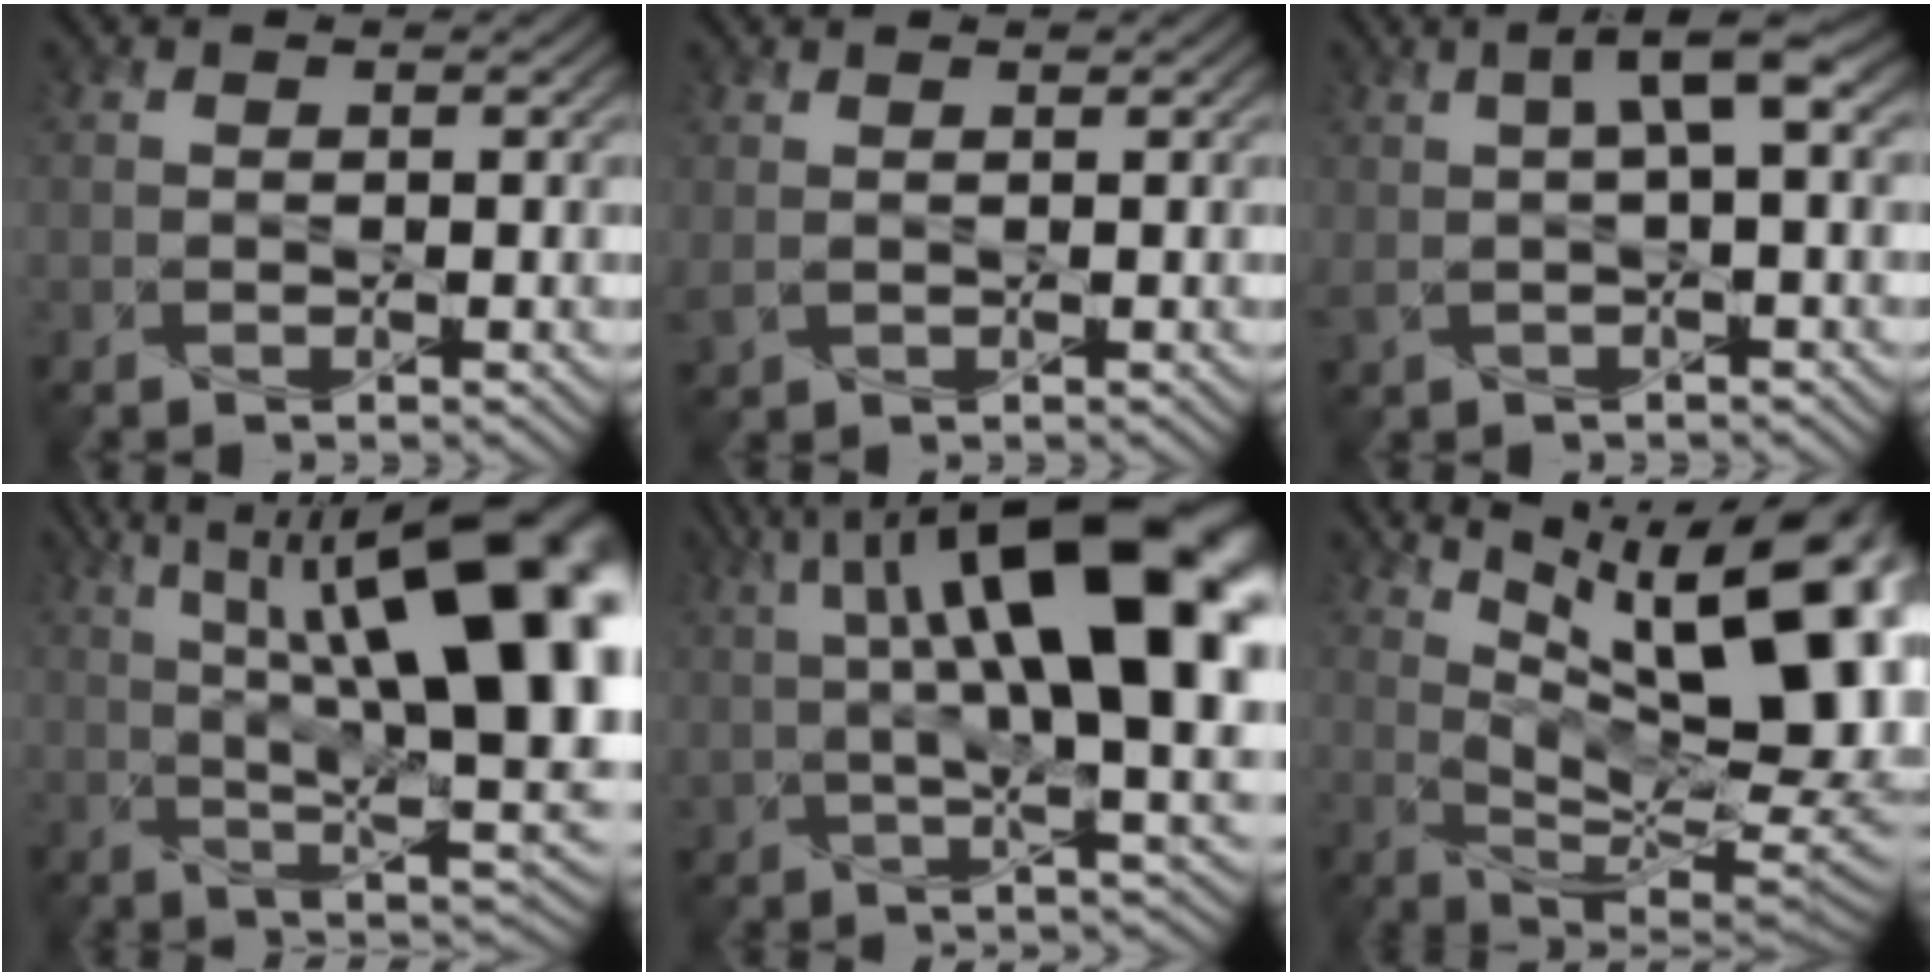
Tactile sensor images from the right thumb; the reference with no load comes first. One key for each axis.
{"total": 1.2, "fx": 0.8, "fy": 0.4, "fz": 0.7, "tx": -0.026, "ty": -0.002, "tz": 0.022}
{"total": 5.3, "fx": 1.3, "fy": 1.3, "fz": 5.0, "tx": -0.092, "ty": 0.013, "tz": 0.017}
{"total": 21.5, "fx": 5.9, "fy": 8.1, "fz": 19.1, "tx": -0.255, "ty": 0.039, "tz": 0.082}
{"total": 18.3, "fx": 5.1, "fy": 7.0, "fz": 16.1, "tx": -0.262, "ty": 0.028, "tz": 0.081}
{"total": 16.3, "fx": 6.6, "fy": 5.7, "fz": 13.8, "tx": -0.201, "ty": 0.014, "tz": 0.111}